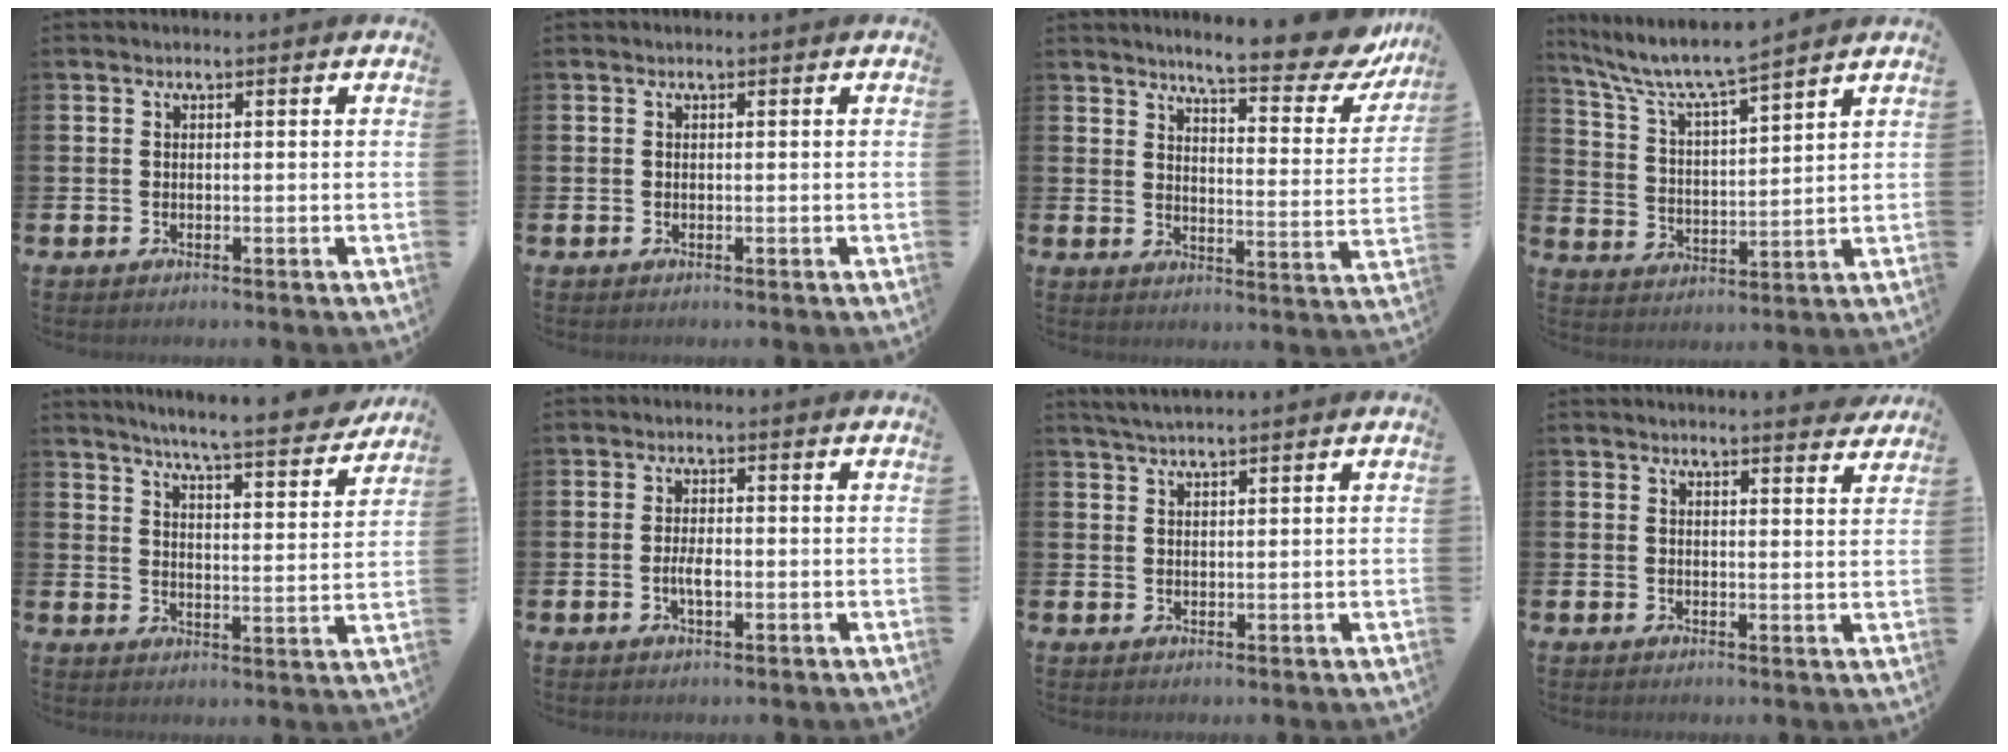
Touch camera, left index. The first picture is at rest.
{"total": 0.0}
{"total": 8.9, "force": [7.9, 1.4, 3.9], "torque": [-0.069, -0.060, 0.131]}
{"total": 7.5, "force": [6.9, 0.6, 2.9], "torque": [-0.090, -0.042, 0.118]}
{"total": 6.6, "force": [6.2, -0.2, 2.2], "torque": [-0.053, -0.050, 0.103]}
{"total": 2.6, "force": [-0.5, 1.1, 2.3], "torque": [-0.032, -0.002, -0.014]}
{"total": 2.5, "force": [2.3, 0.1, 0.8], "torque": [-0.026, 0.001, 0.044]}
{"total": 3.1, "force": [3.1, -0.2, 0.1], "torque": [0.002, -0.021, 0.055]}